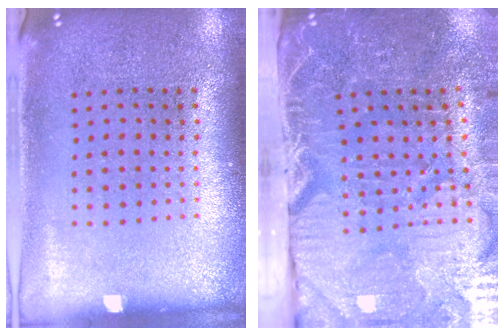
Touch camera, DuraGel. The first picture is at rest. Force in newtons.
{"total": 4.4, "press": 3.9, "slide": 1.9}